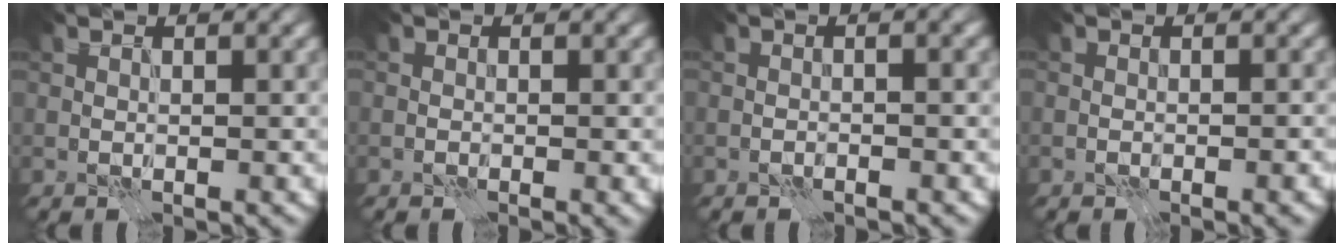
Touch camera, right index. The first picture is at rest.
{"total": 0.0}
{"total": 2.1, "force": [0.1, 0.8, 1.9], "torque": [-0.008, 0.002, -0.014]}
{"total": 1.0, "force": [-0.5, 0.3, 0.8], "torque": [-0.005, 0.002, -0.008]}